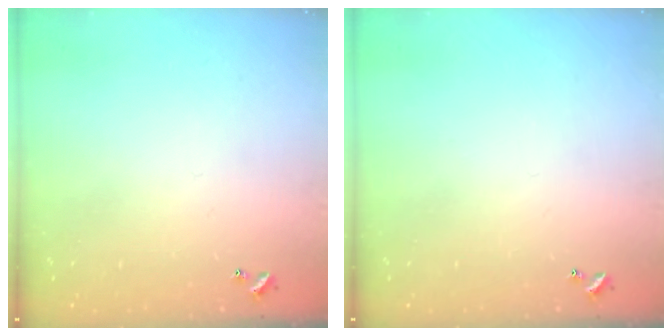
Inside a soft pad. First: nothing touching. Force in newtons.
{"total": 0.0}